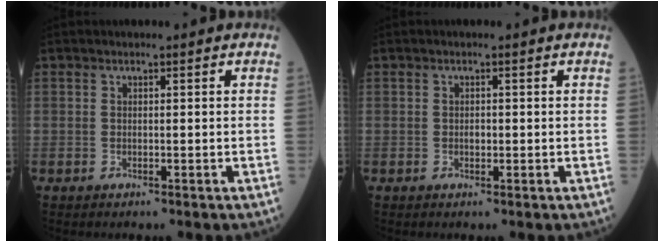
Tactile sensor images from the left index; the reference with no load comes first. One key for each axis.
{"total": 1.0, "fx": -0.1, "fy": 0.6, "fz": 0.7, "tx": -0.015, "ty": 0.001, "tz": -0.001}